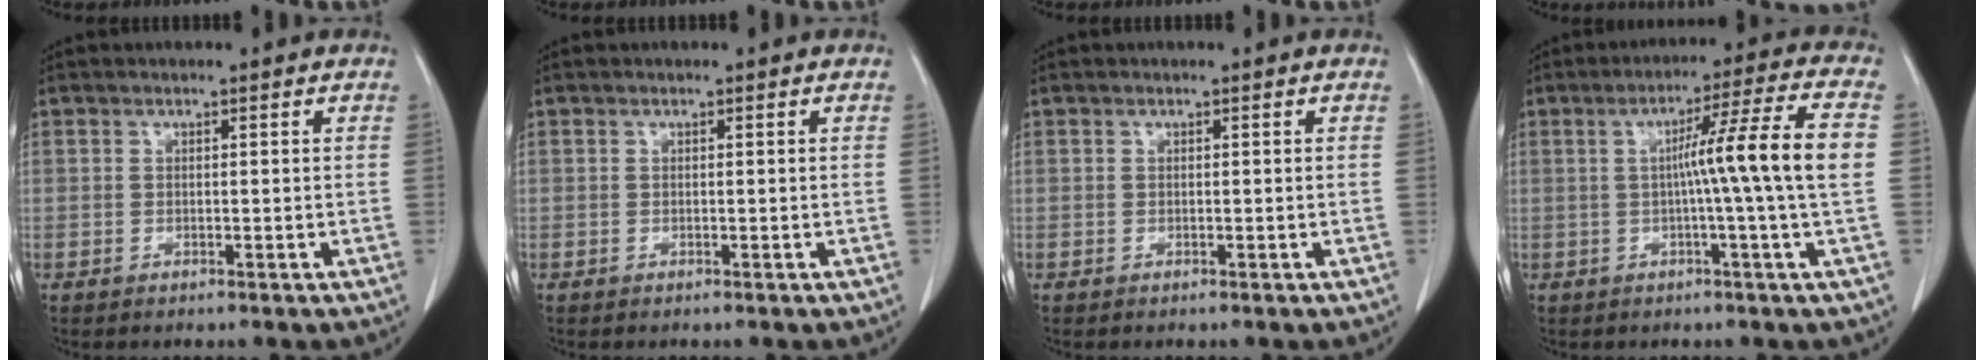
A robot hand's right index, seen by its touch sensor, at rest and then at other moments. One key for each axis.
{"total": 0.0}
{"total": 0.0}
{"total": 10.9, "fx": -0.2, "fy": -2.2, "fz": 10.6, "tx": -0.162, "ty": 0.010, "tz": 0.000}